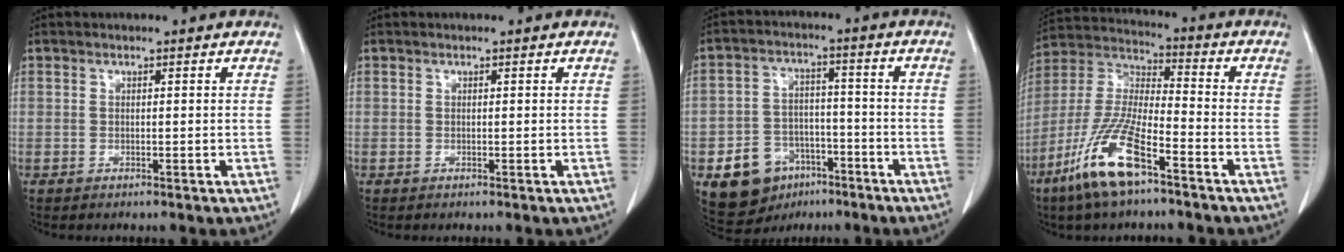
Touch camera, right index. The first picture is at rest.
{"total": 0.0}
{"total": 10.1, "force": [-5.1, 7.7, 4.0], "torque": [-0.078, 0.020, -0.071]}
{"total": 13.8, "force": [-8.0, 2.8, 10.9], "torque": [-0.235, -0.021, -0.153]}